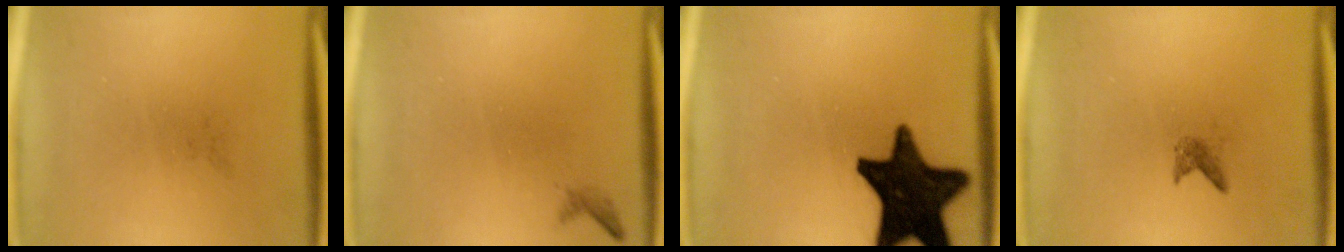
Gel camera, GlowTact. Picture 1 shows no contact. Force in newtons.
{"total": 0.6}
{"total": 18.5}
{"total": 0.9}